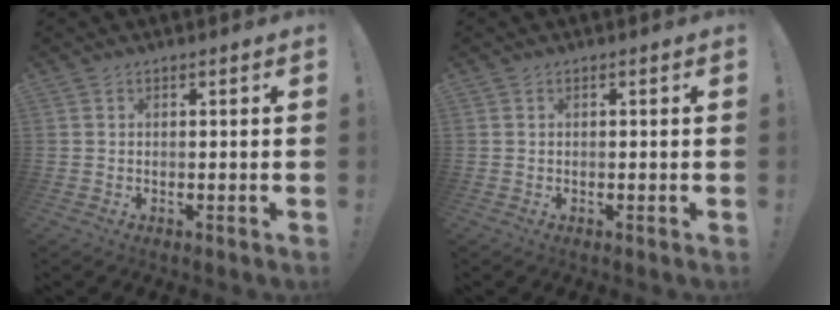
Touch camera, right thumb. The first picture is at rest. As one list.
[{"total": 0.0}]